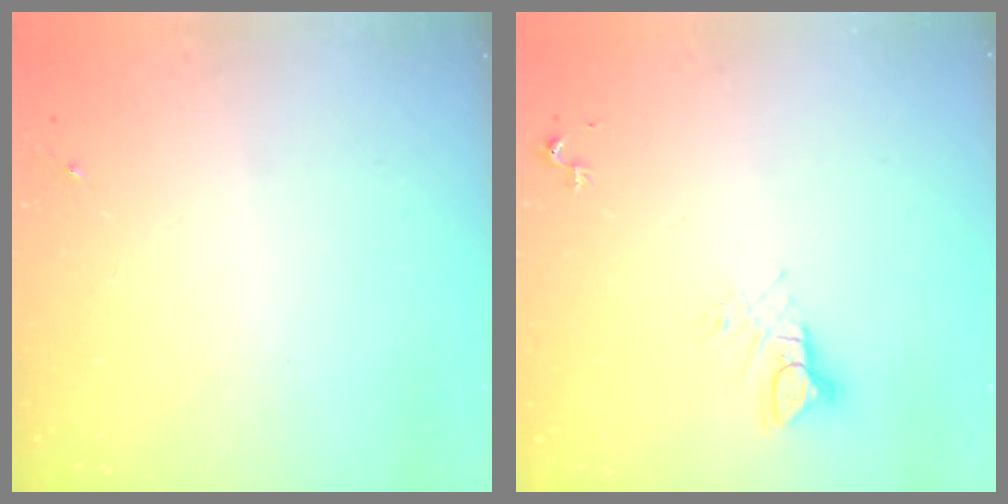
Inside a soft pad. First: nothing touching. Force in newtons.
{"total": 5.7, "press": 5.7, "slide": 0.3}